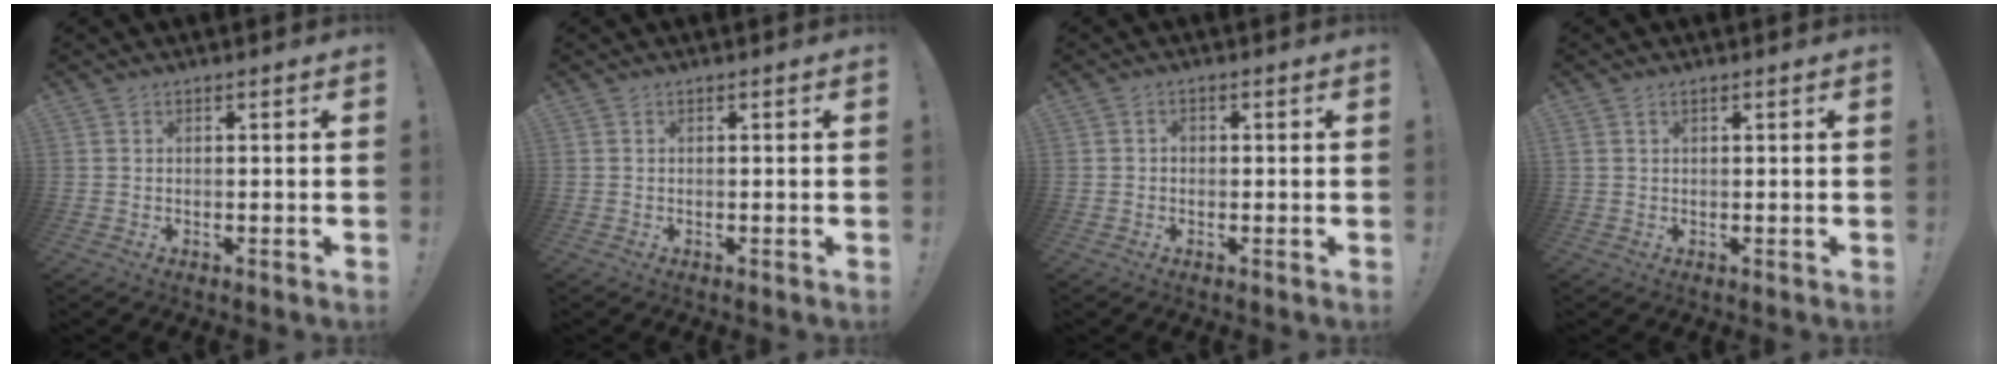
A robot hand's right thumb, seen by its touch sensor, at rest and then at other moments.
{"total": 0.0}
{"total": 0.9, "force": [-0.4, 0.8, 0.4], "torque": [-0.014, 0.007, -0.006]}
{"total": 1.2, "force": [0.7, 0.6, 0.7], "torque": [-0.021, 0.004, 0.015]}